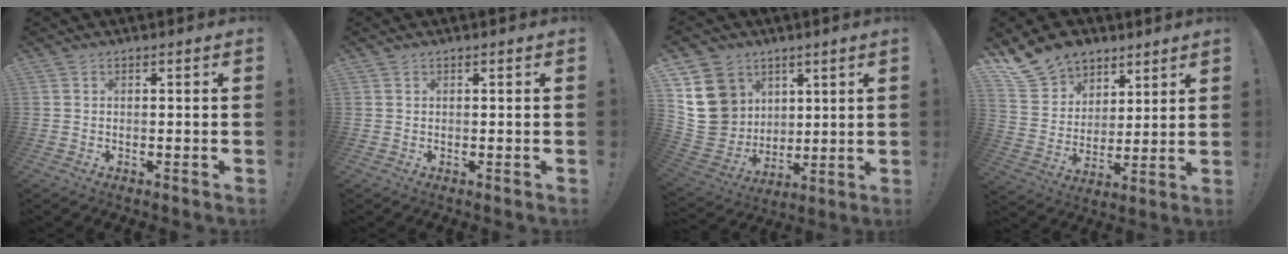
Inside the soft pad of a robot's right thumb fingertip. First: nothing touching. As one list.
[{"total": 0.0}, {"total": 17.4, "force": [5.9, 15.1, 6.4], "torque": [-0.120, -0.028, 0.136]}, {"total": 14.2, "force": [10.4, 9.2, 3.3], "torque": [-0.073, -0.069, 0.206]}]